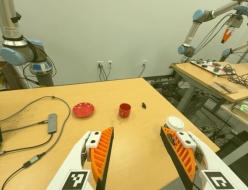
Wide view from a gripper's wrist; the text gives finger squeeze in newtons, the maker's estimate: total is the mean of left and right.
{"total": 0.0}